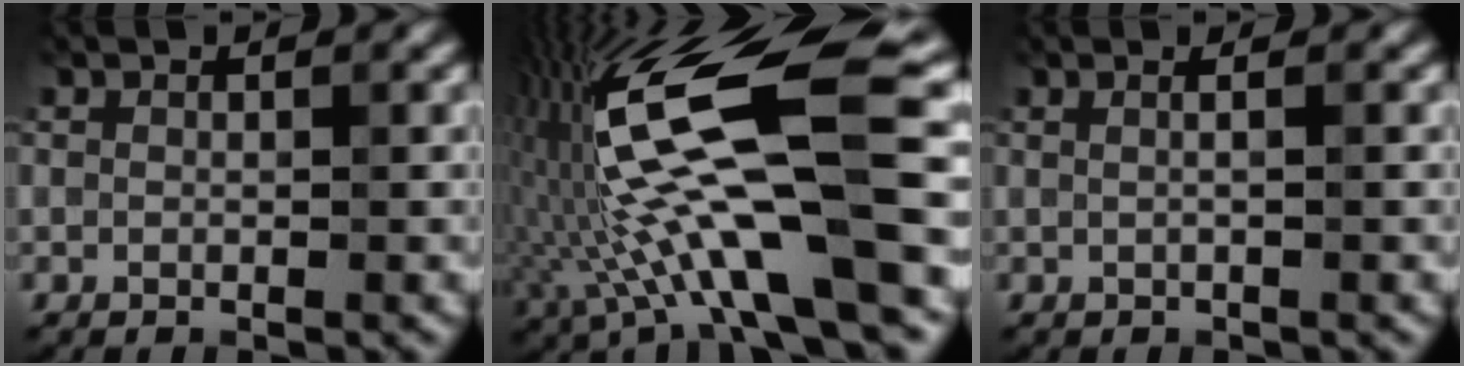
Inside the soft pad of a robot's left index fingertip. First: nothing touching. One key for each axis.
{"total": 15.1, "fx": -0.5, "fy": 3.7, "fz": 14.6, "tx": -0.281, "ty": 0.019, "tz": -0.010}
{"total": 2.0, "fx": 0.6, "fy": 1.0, "fz": 1.6, "tx": -0.003, "ty": 0.001, "tz": -0.017}